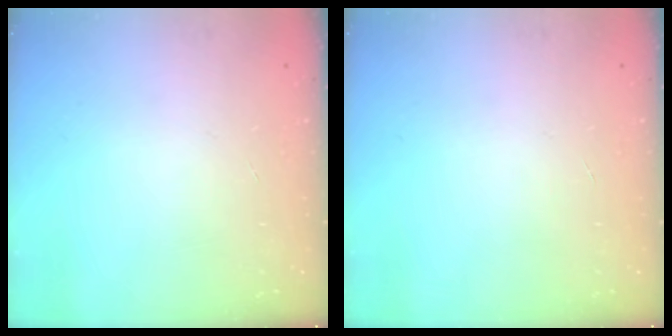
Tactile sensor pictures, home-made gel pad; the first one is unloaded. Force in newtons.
{"total": 0.0}